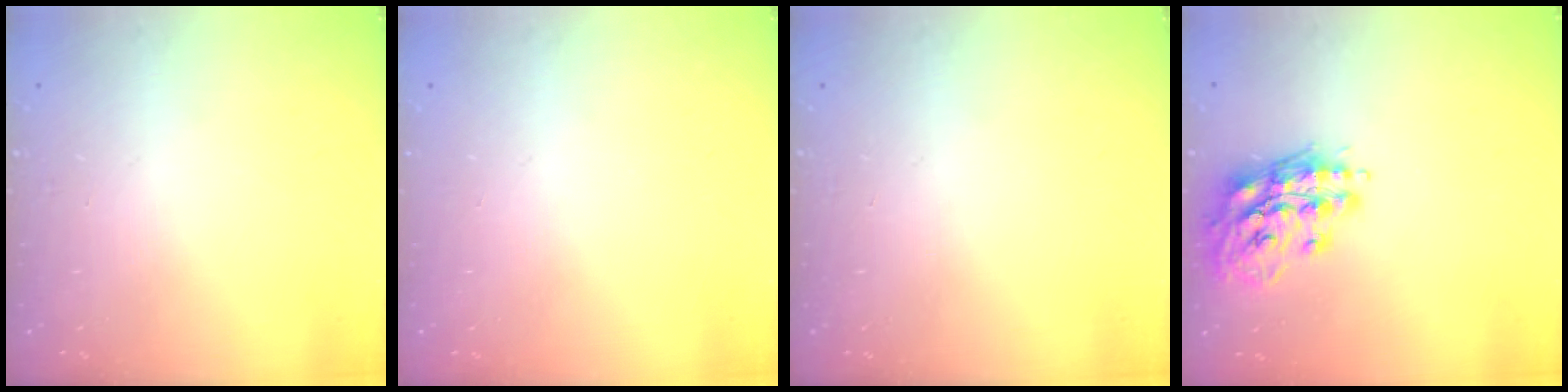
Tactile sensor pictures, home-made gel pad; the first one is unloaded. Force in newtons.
{"total": 0.0}
{"total": 0.0}
{"total": 14.9, "press": 14.9, "slide": 1.6}